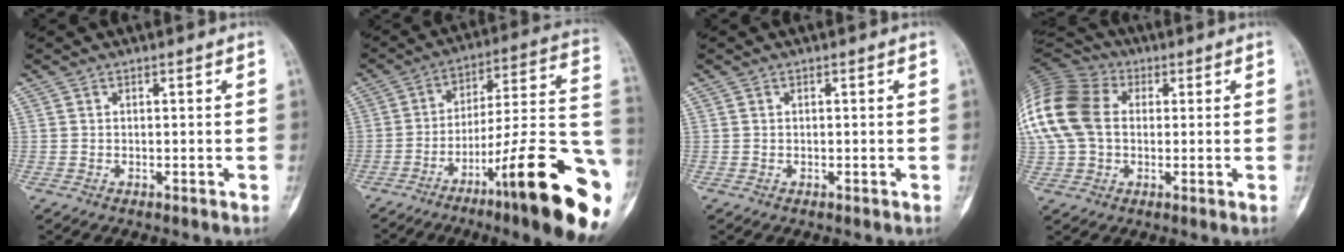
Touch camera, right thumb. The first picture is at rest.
{"total": 24.4, "force": [-11.5, 3.5, 21.2], "torque": [-0.245, 0.066, -0.172]}
{"total": 0.0}
{"total": 20.9, "force": [3.3, 15.3, 13.9], "torque": [-0.328, 0.044, 0.061]}